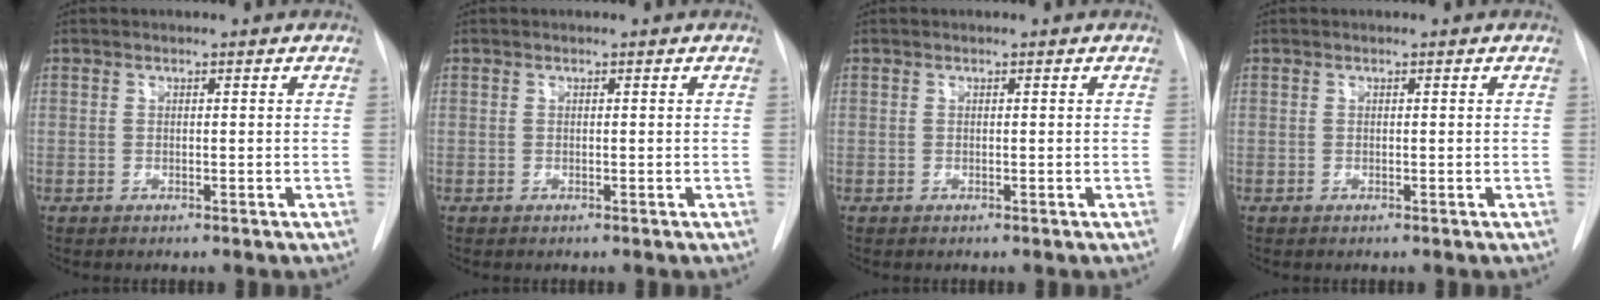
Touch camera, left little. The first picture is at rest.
{"total": 0.0}
{"total": 0.0}
{"total": 0.0}